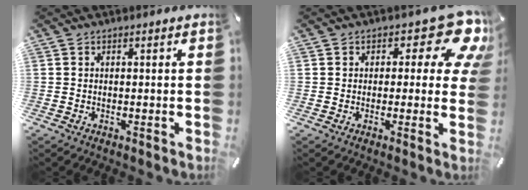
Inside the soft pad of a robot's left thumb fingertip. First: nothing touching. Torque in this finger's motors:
{"motor_torque": [1.31, 1.20, 0.24, -0.19, -0.04]}